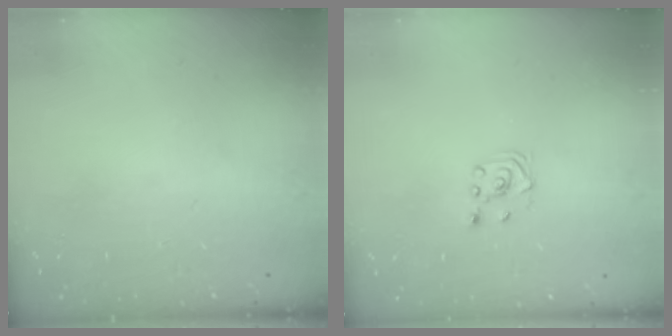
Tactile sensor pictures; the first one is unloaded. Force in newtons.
{"total": 2.3, "press": 2.2, "slide": 0.7}